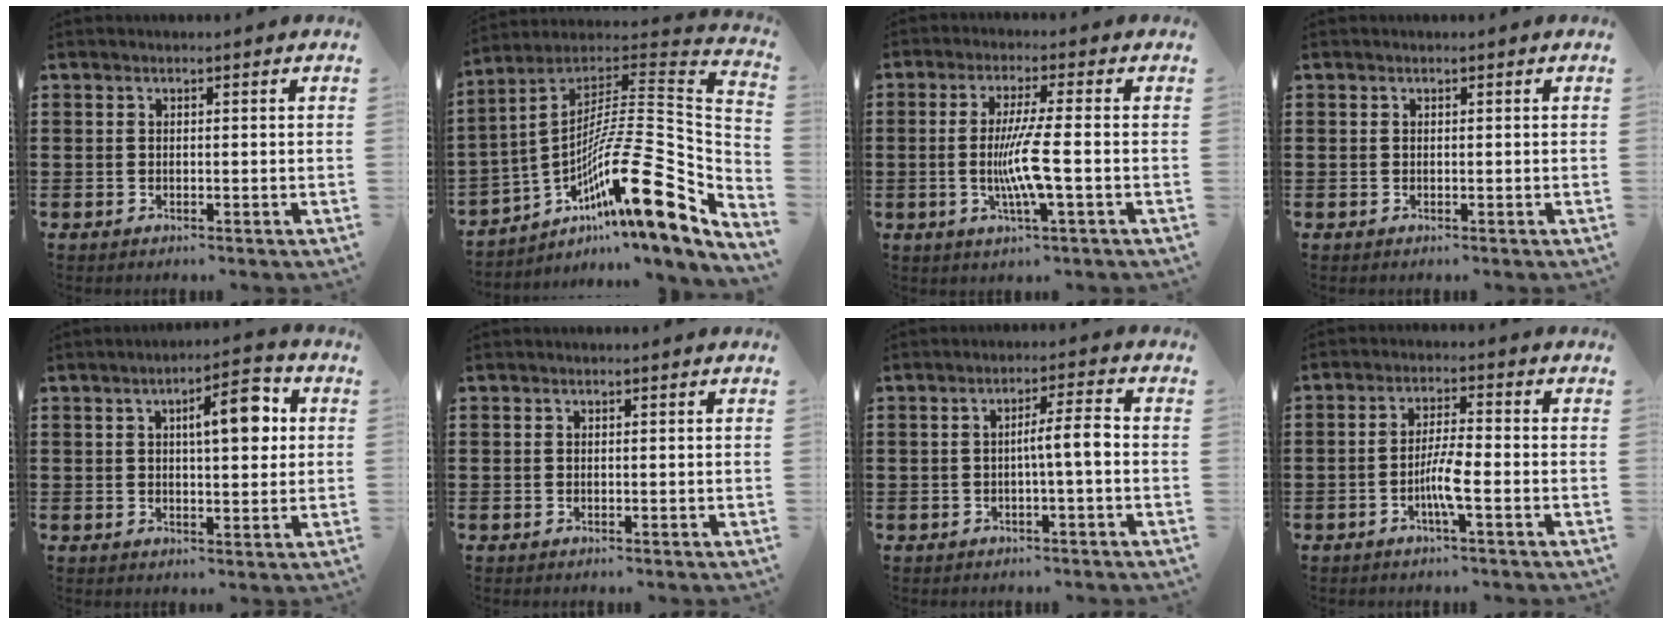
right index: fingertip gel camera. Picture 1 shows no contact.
{"total": 17.6, "force": [-6.8, 3.2, 16.0], "torque": [-0.277, -0.025, -0.130]}
{"total": 7.5, "force": [-1.2, 0.2, 7.3], "torque": [-0.148, -0.018, -0.030]}
{"total": 0.0}
{"total": 7.2, "force": [1.9, 2.4, 6.5], "torque": [-0.097, -0.003, 0.022]}
{"total": 0.0}
{"total": 4.5, "force": [-0.6, 0.1, 4.4], "torque": [-0.081, 0.001, -0.015]}
{"total": 5.0, "force": [-1.8, 0.5, 4.6], "torque": [-0.094, -0.008, -0.038]}